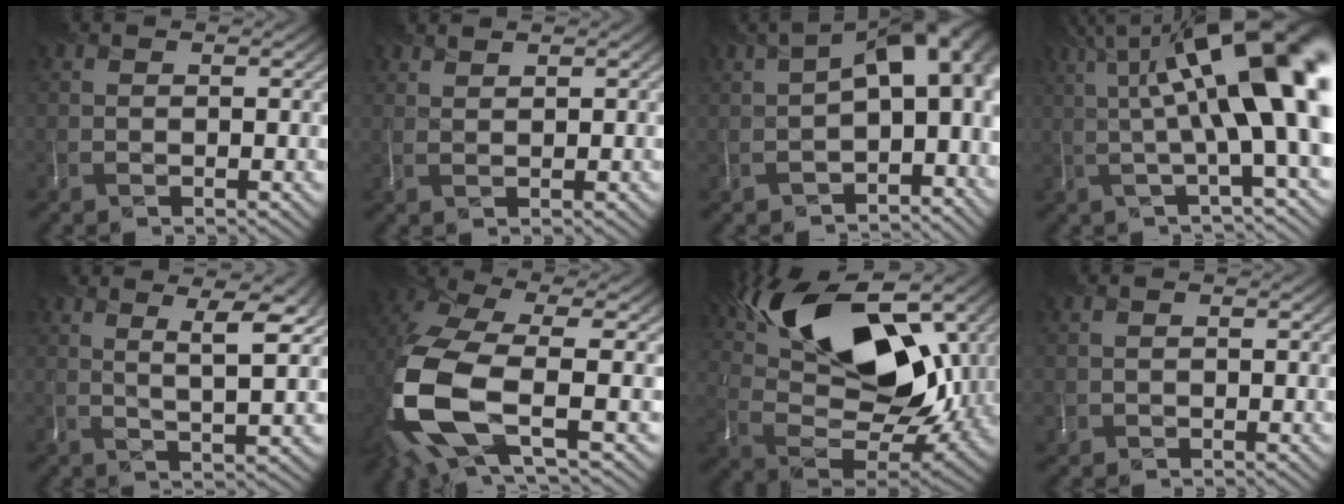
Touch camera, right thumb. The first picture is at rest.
{"total": 1.4, "force": [1.4, 0.1, -0.2], "torque": [-0.001, 0.005, 0.029]}
{"total": 11.4, "force": [-1.3, 6.3, 9.4], "torque": [-0.117, 0.006, -0.005]}
{"total": 16.4, "force": [3.2, 4.6, 15.4], "torque": [-0.219, 0.027, 0.063]}
{"total": 5.7, "force": [2.7, 1.3, 4.8], "torque": [-0.064, 0.017, 0.047]}
{"total": 13.9, "force": [-2.6, 6.7, 11.9], "torque": [-0.307, -0.024, -0.040]}
{"total": 18.2, "force": [8.0, 9.4, 13.4], "torque": [-0.229, 0.029, 0.125]}
{"total": 0.9, "force": [-0.2, 0.9, -0.2], "torque": [0.004, -0.002, -0.003]}